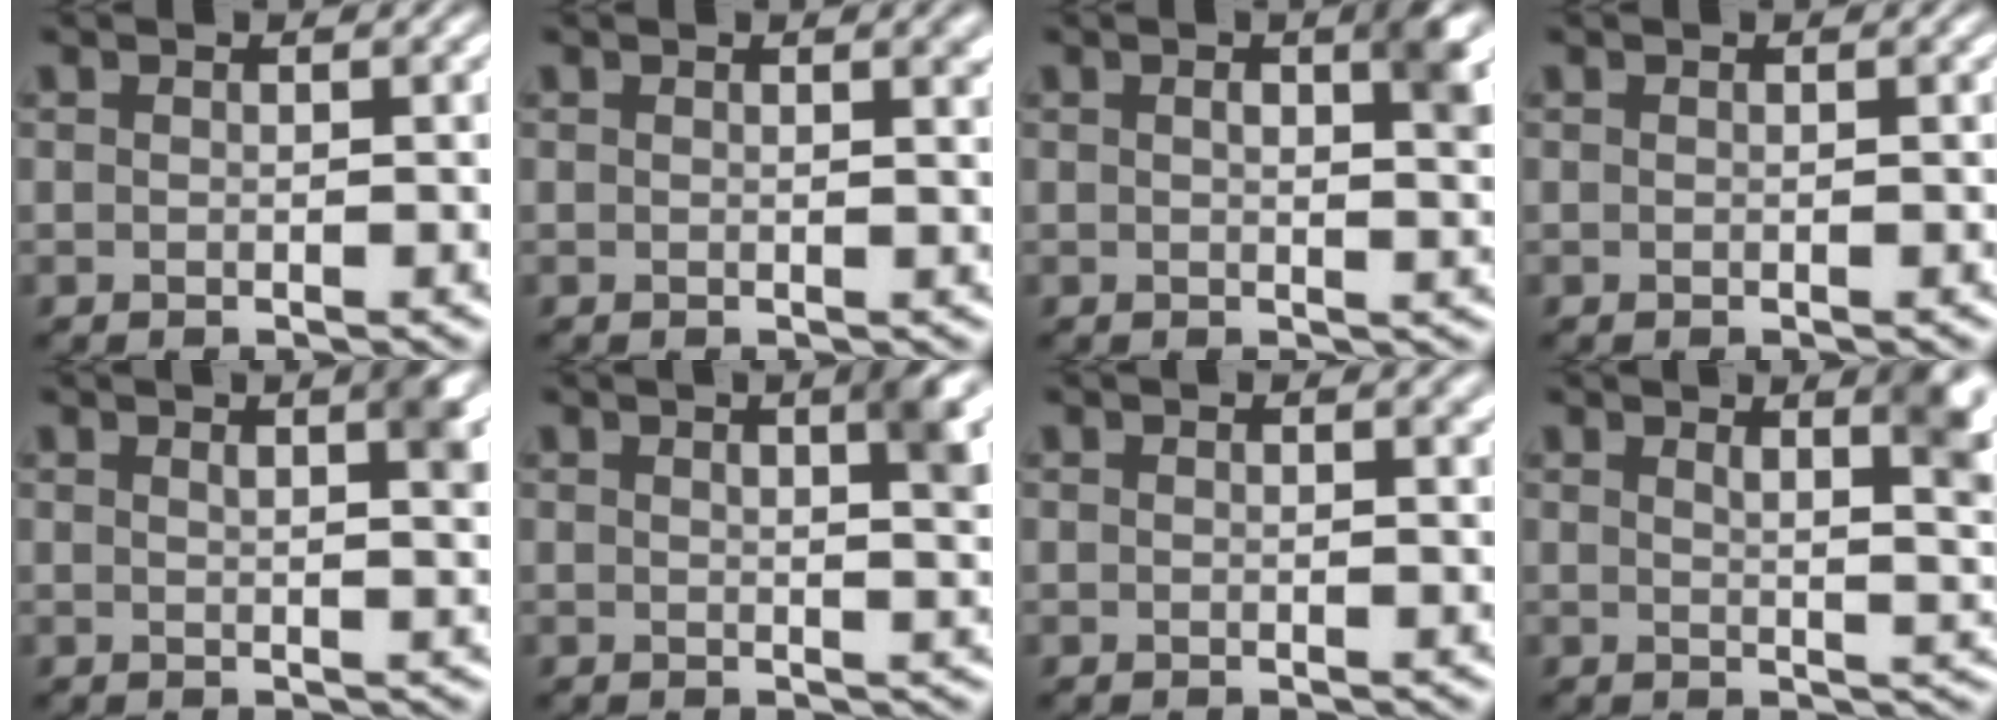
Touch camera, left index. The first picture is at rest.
{"total": 1.4, "force": [0.9, 0.5, 1.0], "torque": [-0.005, 0.003, 0.012]}
{"total": 3.8, "force": [1.2, 1.2, 3.4], "torque": [-0.046, 0.005, 0.016]}
{"total": 0.0}
{"total": 3.7, "force": [1.8, 1.2, 3.0], "torque": [-0.023, 0.008, 0.022]}
{"total": 3.9, "force": [1.7, 1.0, 3.4], "torque": [-0.036, 0.006, 0.022]}
{"total": 1.2, "force": [0.8, 0.4, 0.8], "torque": [-0.004, 0.004, 0.011]}
{"total": 5.3, "force": [2.8, 1.7, 4.2], "torque": [-0.029, 0.006, 0.035]}